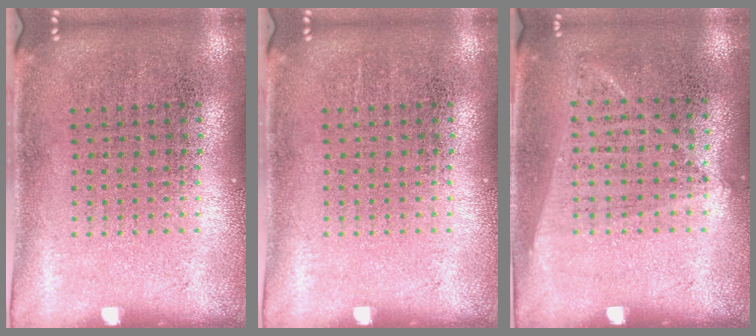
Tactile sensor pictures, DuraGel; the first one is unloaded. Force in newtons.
{"total": 0.0}
{"total": 1.0, "press": 0.9, "slide": 0.5}